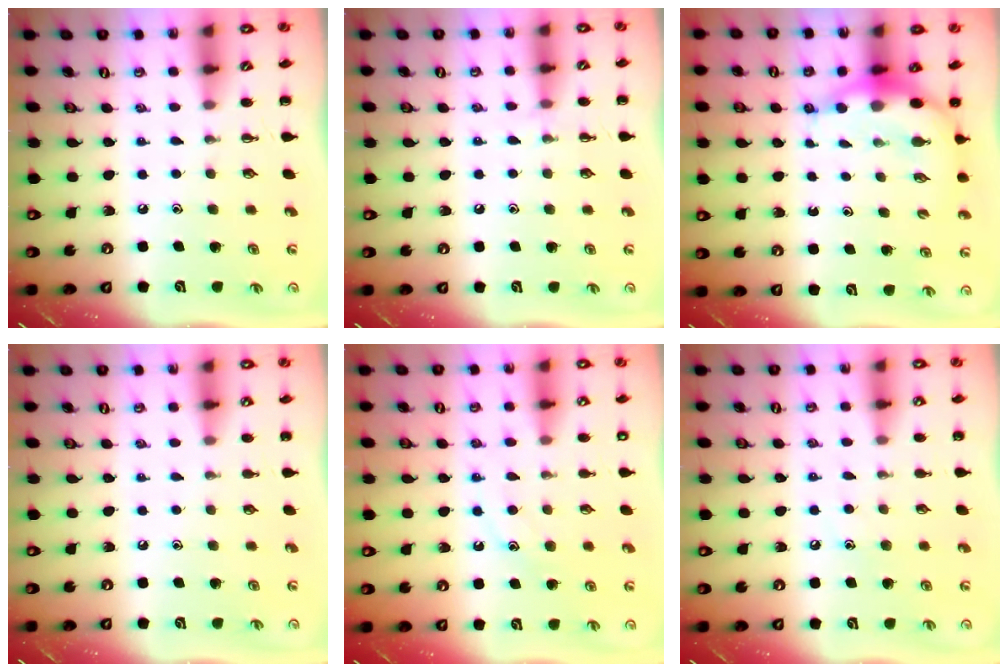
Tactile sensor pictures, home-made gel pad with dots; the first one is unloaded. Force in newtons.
{"total": 5.4, "press": 5.1, "slide": 1.6}
{"total": 6.7, "press": 6.6, "slide": 1.6}
{"total": 3.8, "press": 3.6, "slide": 1.1}
{"total": 11.8, "press": 11.7, "slide": 1.1}
{"total": 6.6, "press": 6.4, "slide": 1.8}